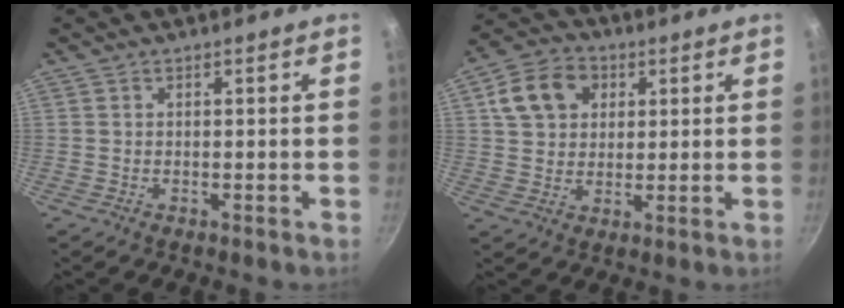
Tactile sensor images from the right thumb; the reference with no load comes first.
{"total": 10.6, "force": [3.3, 8.3, 5.6], "torque": [-0.082, 0.002, 0.054]}